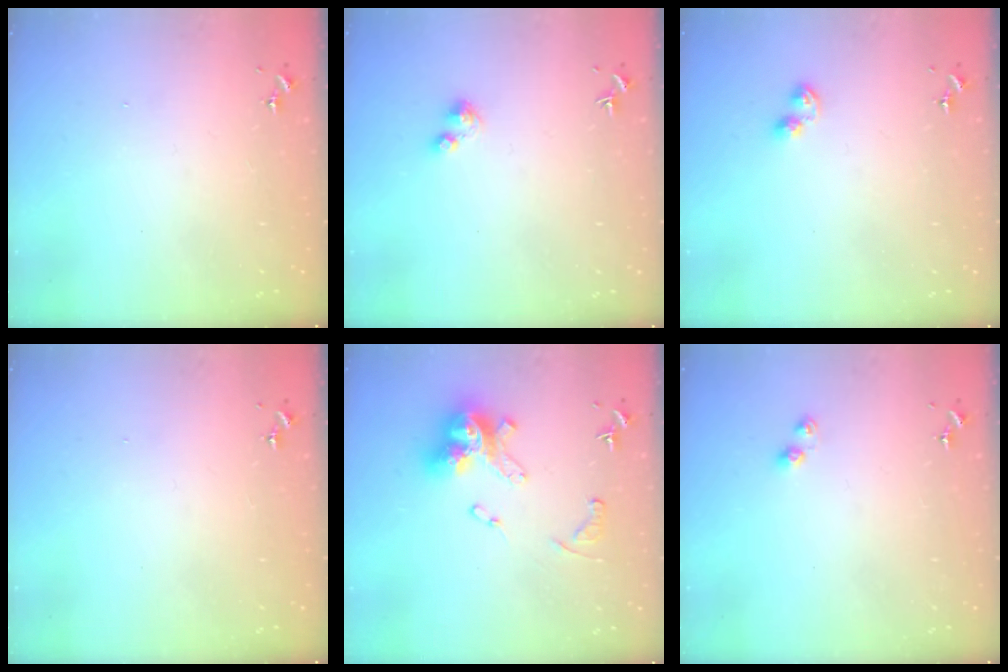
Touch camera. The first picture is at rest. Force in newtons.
{"total": 2.6, "press": 2.6, "slide": 0.3}
{"total": 3.8, "press": 3.8, "slide": 0.5}
{"total": 0.0}
{"total": 15.9, "press": 15.8, "slide": 1.8}
{"total": 4.1, "press": 4.1, "slide": 0.5}